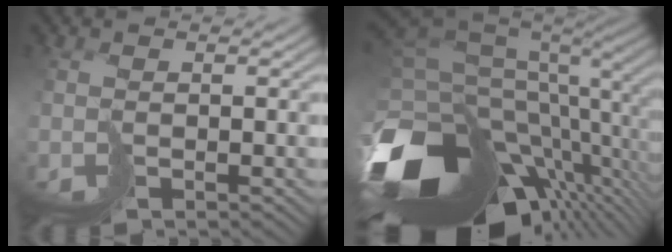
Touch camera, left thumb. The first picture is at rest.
{"total": 16.1, "force": [-5.6, 8.9, 12.2], "torque": [-0.279, -0.042, -0.071]}